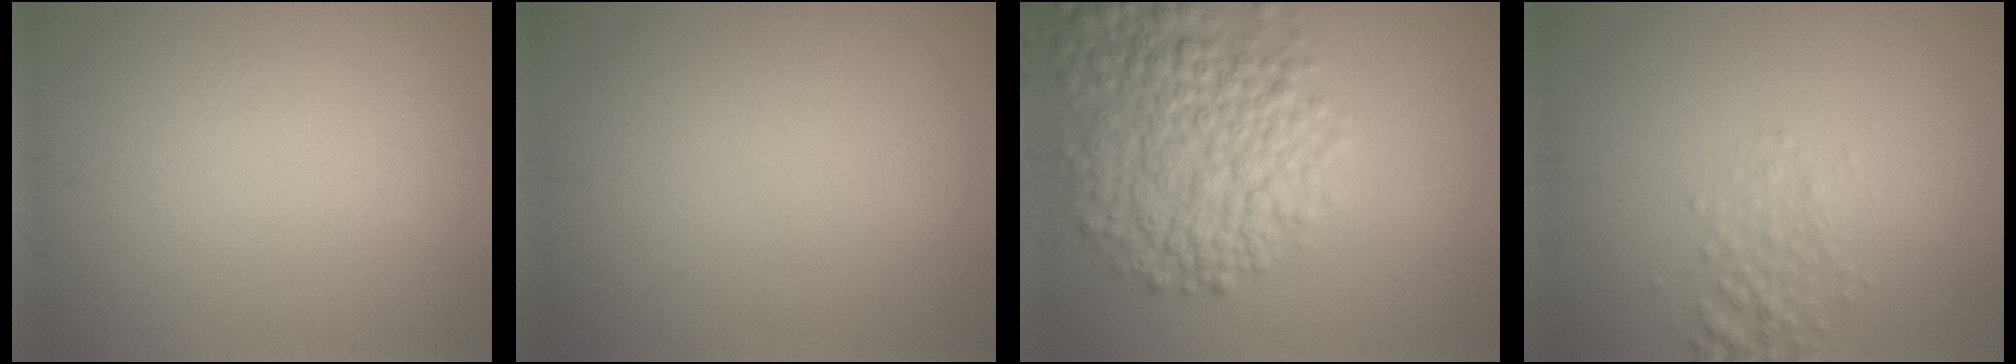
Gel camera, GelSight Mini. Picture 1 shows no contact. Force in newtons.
{"total": 0.0}
{"total": 7.3, "press": 7.3, "slide": 0.3}
{"total": 1.7, "press": 1.7, "slide": 0.1}